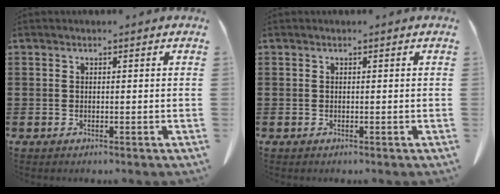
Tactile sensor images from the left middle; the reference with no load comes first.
{"total": 0.0}